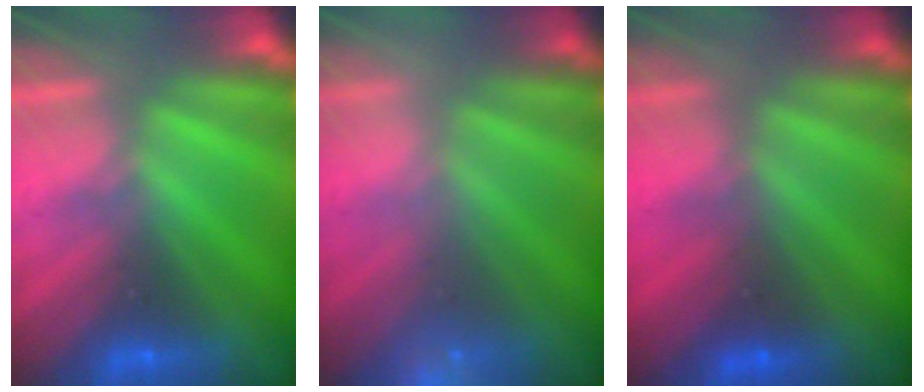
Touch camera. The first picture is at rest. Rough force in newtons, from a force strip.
{"total": 2.1}
{"total": 1.6}